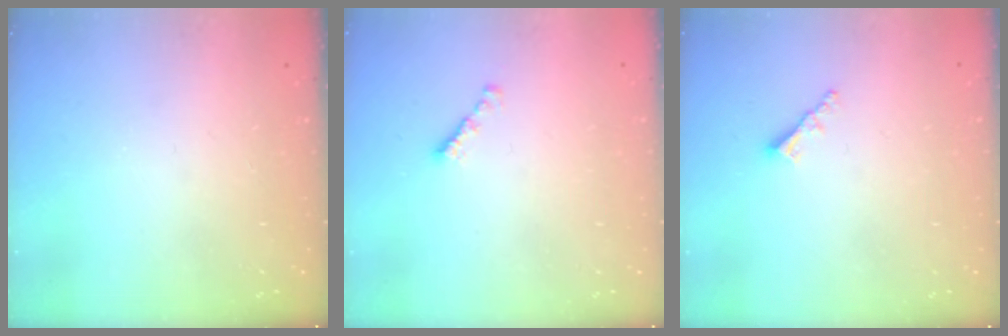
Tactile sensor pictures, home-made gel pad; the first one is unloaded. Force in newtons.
{"total": 1.8, "press": 1.7, "slide": 0.6}
{"total": 2.3, "press": 2.3, "slide": 0.3}